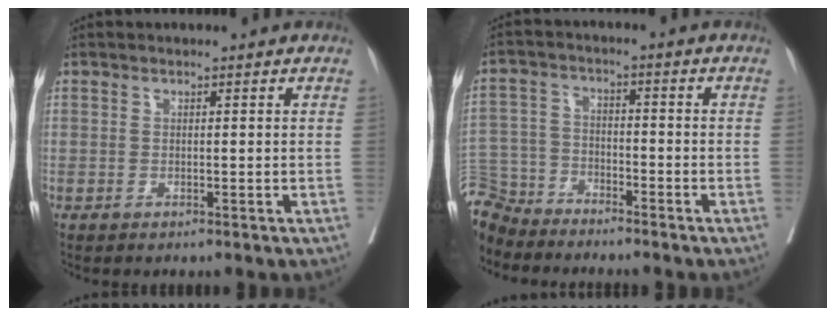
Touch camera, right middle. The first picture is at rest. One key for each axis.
{"total": 7.5, "fx": -7.1, "fy": 2.2, "fz": -0.5, "tx": 0.005, "ty": 0.003, "tz": -0.146}